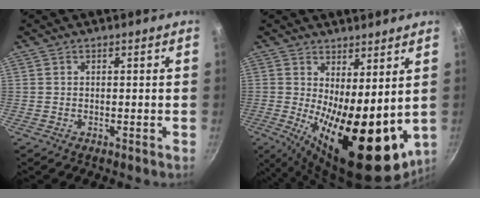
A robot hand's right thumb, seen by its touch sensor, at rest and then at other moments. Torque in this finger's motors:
{"motor_torque": [-0.28, 2.45, 2.07, 0.70, 0.27]}